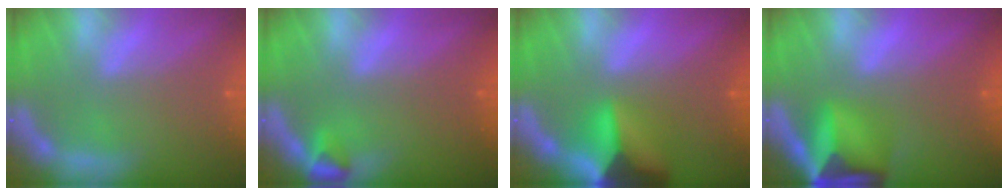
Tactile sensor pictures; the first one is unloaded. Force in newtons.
{"total": 1.5}
{"total": 8.4}
{"total": 8.1}